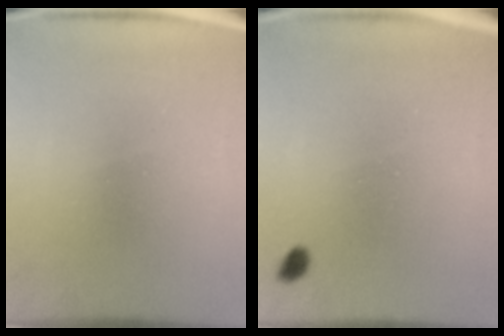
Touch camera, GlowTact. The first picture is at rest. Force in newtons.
{"total": 1.3}